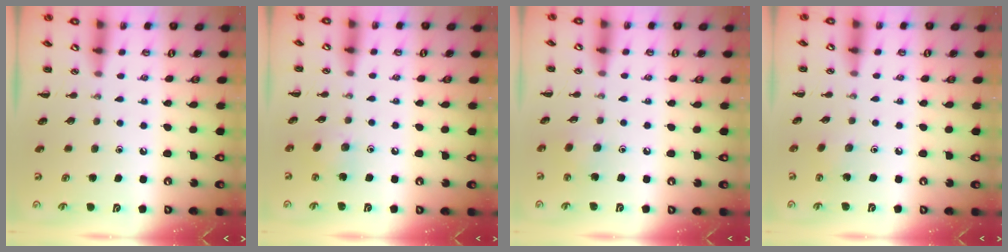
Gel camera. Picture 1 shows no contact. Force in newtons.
{"total": 6.3, "press": 6.2, "slide": 1.0}
{"total": 3.0, "press": 2.9, "slide": 0.8}
{"total": 2.4, "press": 2.3, "slide": 0.6}